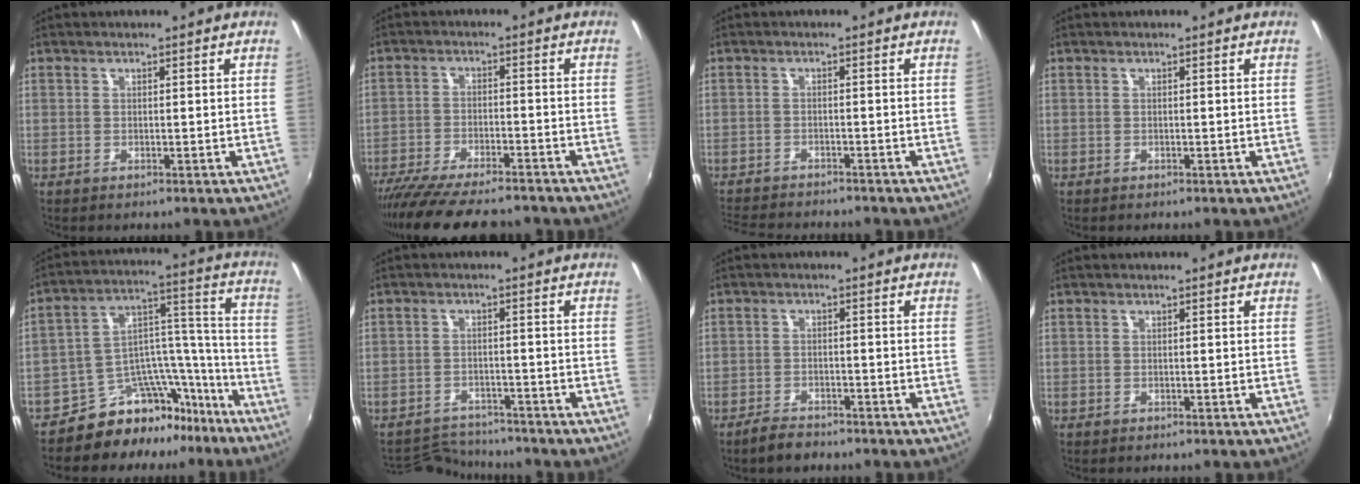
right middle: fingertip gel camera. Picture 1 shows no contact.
{"total": 16.7, "force": [-14.3, 3.5, 7.9], "torque": [-0.159, -0.032, -0.223]}
{"total": 9.0, "force": [-8.4, 1.8, 2.9], "torque": [-0.082, -0.013, -0.135]}
{"total": 0.0}
{"total": 15.0, "force": [-12.9, 6.7, 3.7], "torque": [-0.049, 0.082, -0.192]}
{"total": 6.5, "force": [-6.4, 1.2, 0.1], "torque": [-0.021, 0.005, -0.106]}
{"total": 3.7, "force": [-3.2, 1.3, 1.3], "torque": [-0.041, 0.003, -0.056]}
{"total": 0.0}